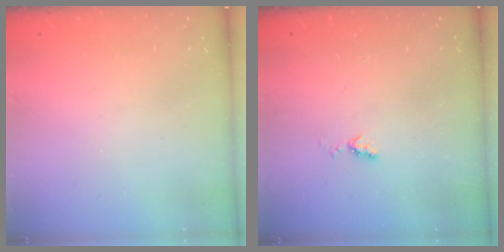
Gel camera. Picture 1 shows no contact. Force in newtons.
{"total": 4.7, "press": 4.6, "slide": 0.7}